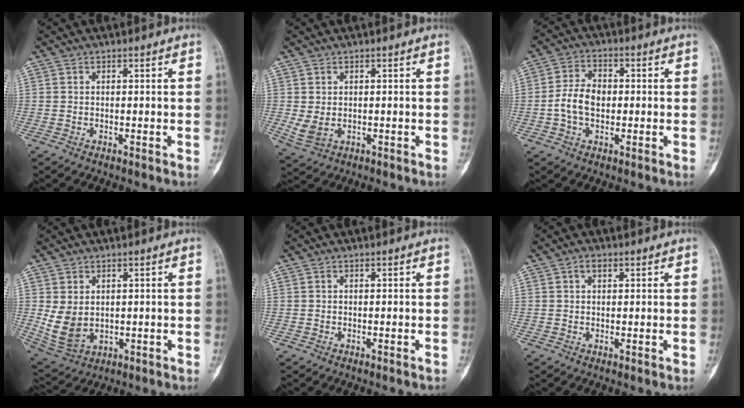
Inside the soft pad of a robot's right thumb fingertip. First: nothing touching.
{"total": 3.4, "force": [-0.1, 2.5, 2.4], "torque": [-0.053, -0.004, 0.010]}
{"total": 6.7, "force": [-0.7, 4.5, 4.9], "torque": [-0.092, 0.018, -0.019]}
{"total": 7.1, "force": [0.6, 5.2, 4.8], "torque": [-0.088, -0.010, 0.035]}
{"total": 0.0}
{"total": 1.7, "force": [0.8, 1.1, 1.1], "torque": [-0.017, 0.004, 0.013]}